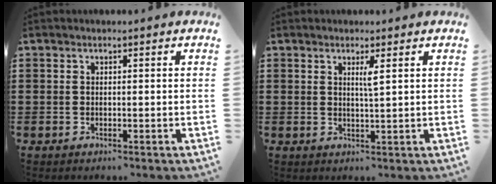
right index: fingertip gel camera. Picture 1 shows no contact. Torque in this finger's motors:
{"motor_torque": [-0.08, 0.41, 0.10, 0.01]}